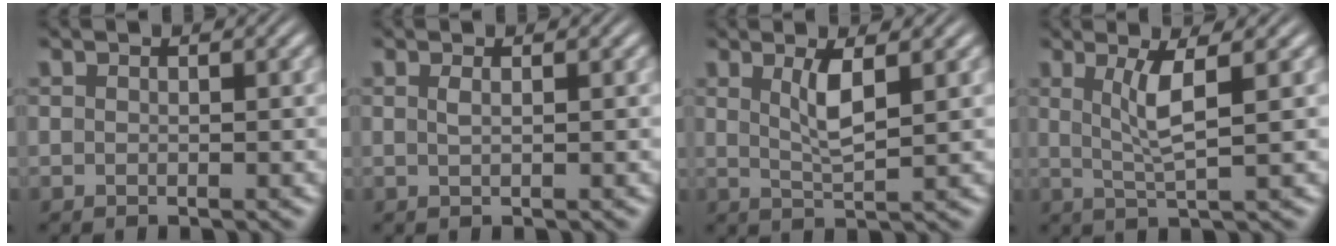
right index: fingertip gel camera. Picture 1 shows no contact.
{"total": 0.5, "force": [-0.1, -0.3, 0.5], "torque": [-0.015, -0.004, 0.002]}
{"total": 2.7, "force": [0.7, 0.2, 2.6], "torque": [-0.056, -0.011, 0.019]}
{"total": 3.1, "force": [0.6, -0.2, 3.0], "torque": [-0.063, -0.009, 0.017]}